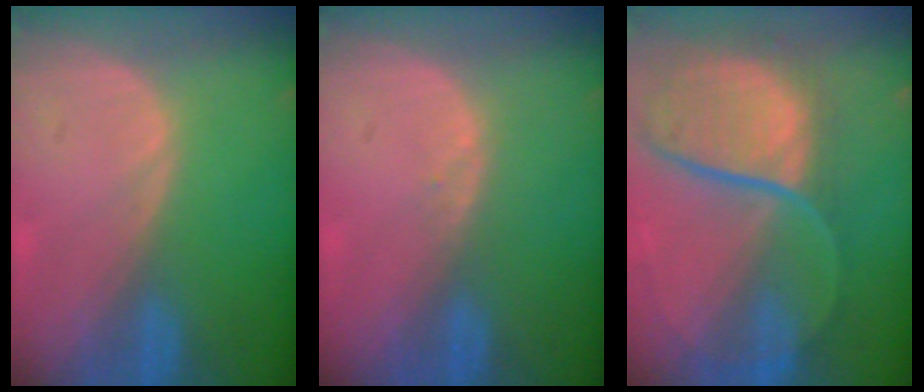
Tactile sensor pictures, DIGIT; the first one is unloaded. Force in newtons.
{"total": 0.7, "press": 0.5, "slide": 0.5}
{"total": 12.0, "press": 9.9, "slide": 6.7}